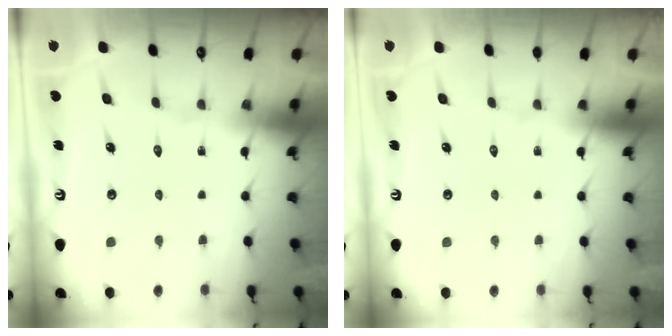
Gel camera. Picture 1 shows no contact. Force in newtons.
{"total": 0.0}